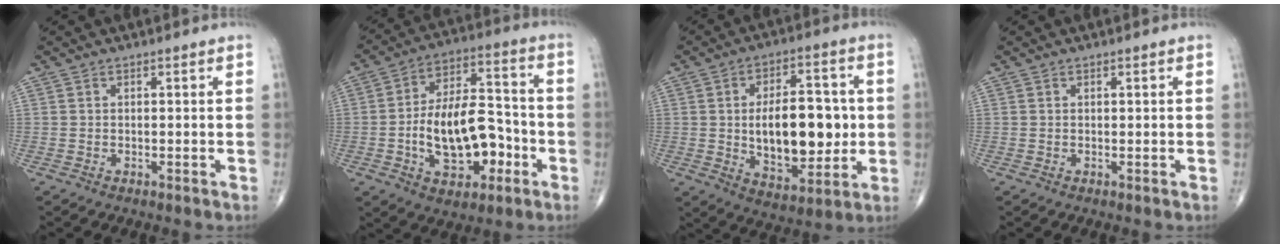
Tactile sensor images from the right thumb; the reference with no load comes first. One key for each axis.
{"total": 17.1, "fx": -4.2, "fy": 9.6, "fz": 13.5, "tx": -0.196, "ty": 0.040, "tz": -0.065}
{"total": 17.4, "fx": -0.3, "fy": 9.4, "fz": 14.7, "tx": -0.186, "ty": 0.005, "tz": 0.006}
{"total": 0.0}